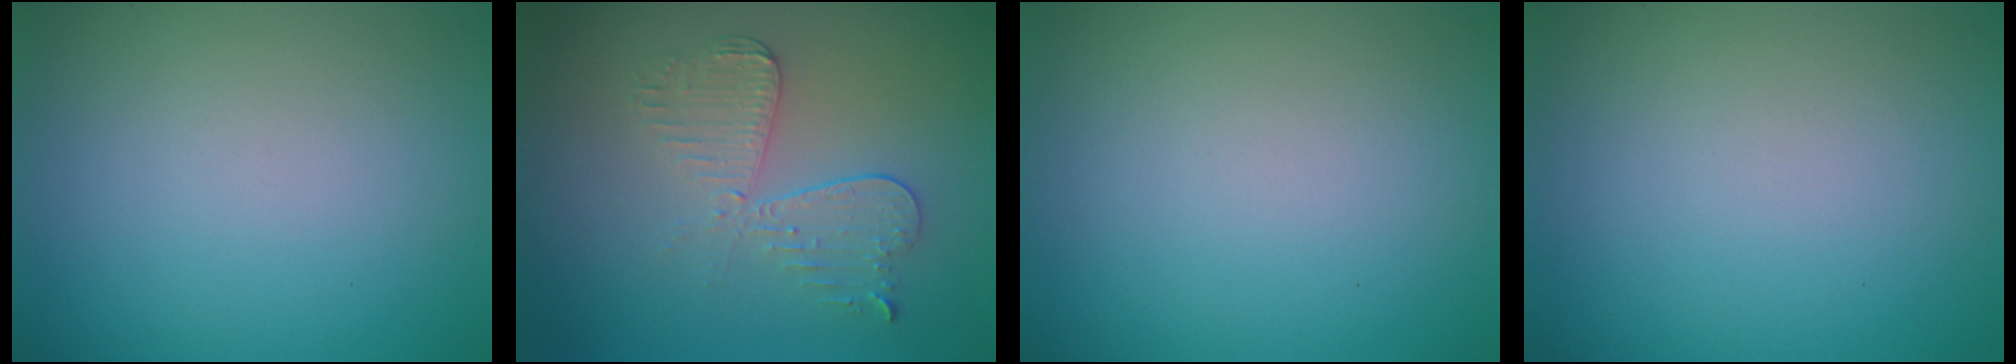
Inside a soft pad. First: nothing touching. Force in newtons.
{"total": 3.4, "press": 3.0, "slide": 1.7}
{"total": 0.0}
{"total": 0.0}